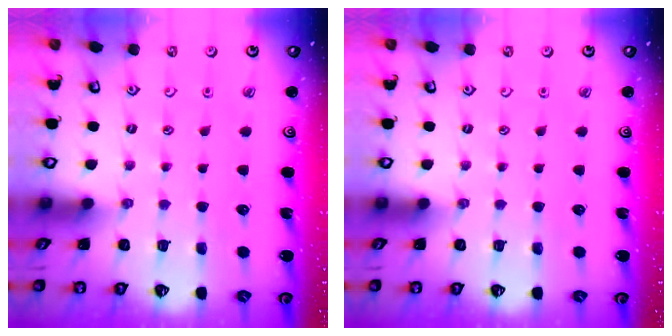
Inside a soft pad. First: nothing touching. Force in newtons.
{"total": 0.0}